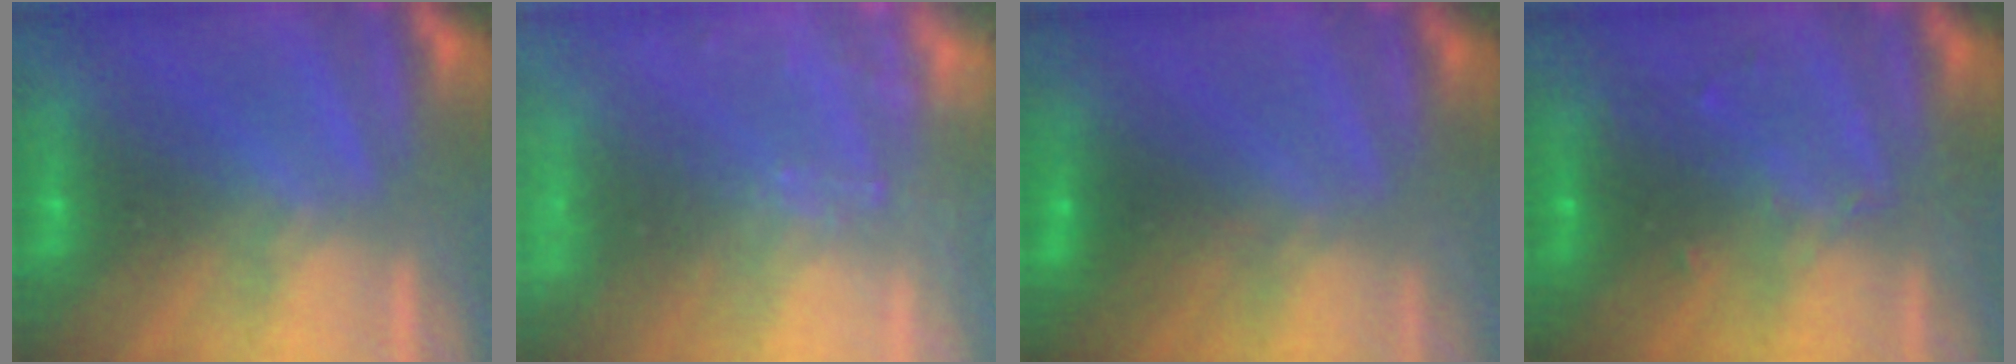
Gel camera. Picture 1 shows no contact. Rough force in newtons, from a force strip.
{"total": 7.6}
{"total": 5.3}
{"total": 2.7}